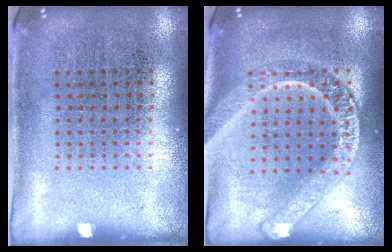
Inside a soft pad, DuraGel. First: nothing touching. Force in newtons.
{"total": 2.4, "press": 2.4, "slide": 0.2}